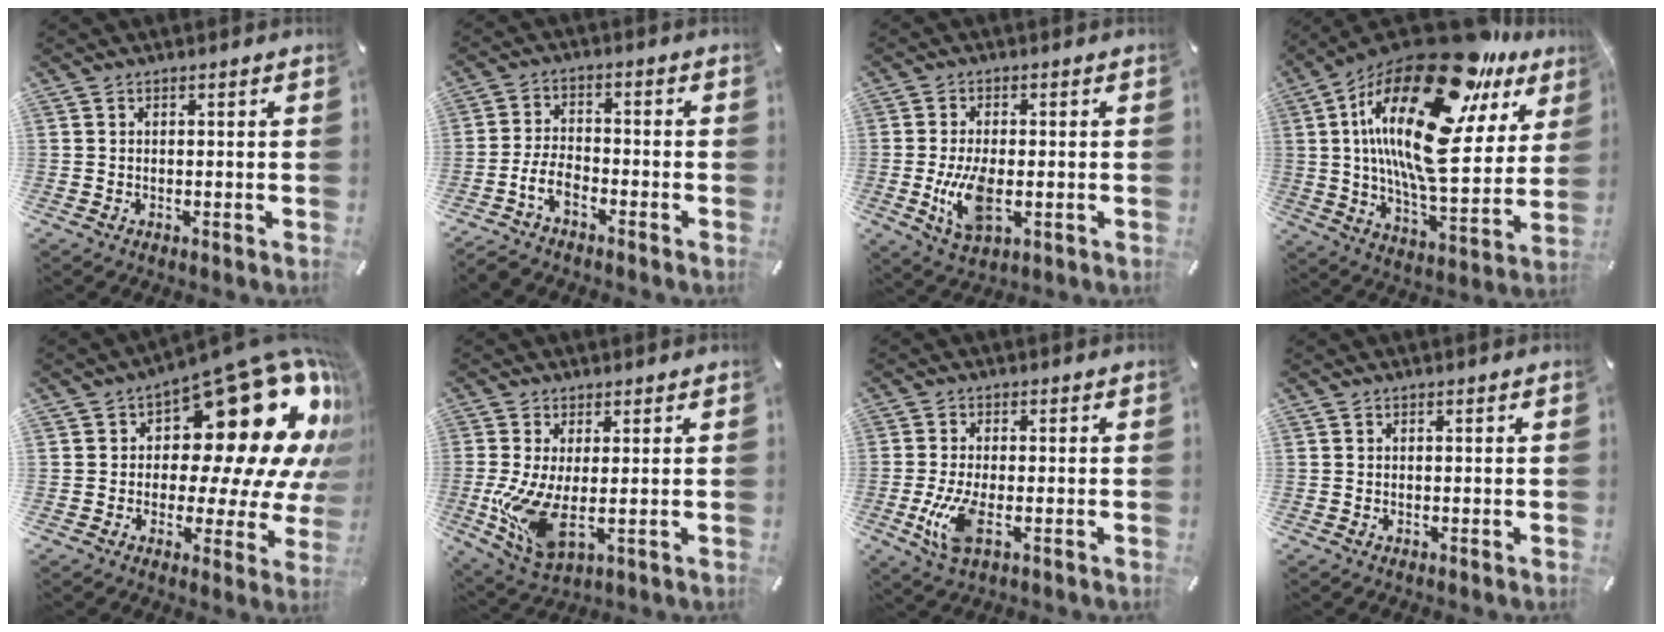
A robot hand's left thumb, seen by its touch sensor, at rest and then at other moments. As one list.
[{"total": 6.2, "force": [-3.9, 2.9, 3.9], "torque": [-0.096, 0.009, -0.078]}, {"total": 9.5, "force": [-1.4, 4.8, 8.1], "torque": [-0.178, -0.018, -0.026]}, {"total": 30.9, "force": [13.4, 12.2, 25.0], "torque": [-0.480, -0.093, 0.222]}, {"total": 26.2, "force": [10.7, 12.7, 20.3], "torque": [-0.274, -0.099, 0.183]}, {"total": 10.8, "force": [0.2, 4.4, 9.9], "torque": [-0.212, -0.026, 0.009]}, {"total": 8.1, "force": [-1.7, 3.0, 7.3], "torque": [-0.172, -0.021, -0.032]}, {"total": 0.0}]